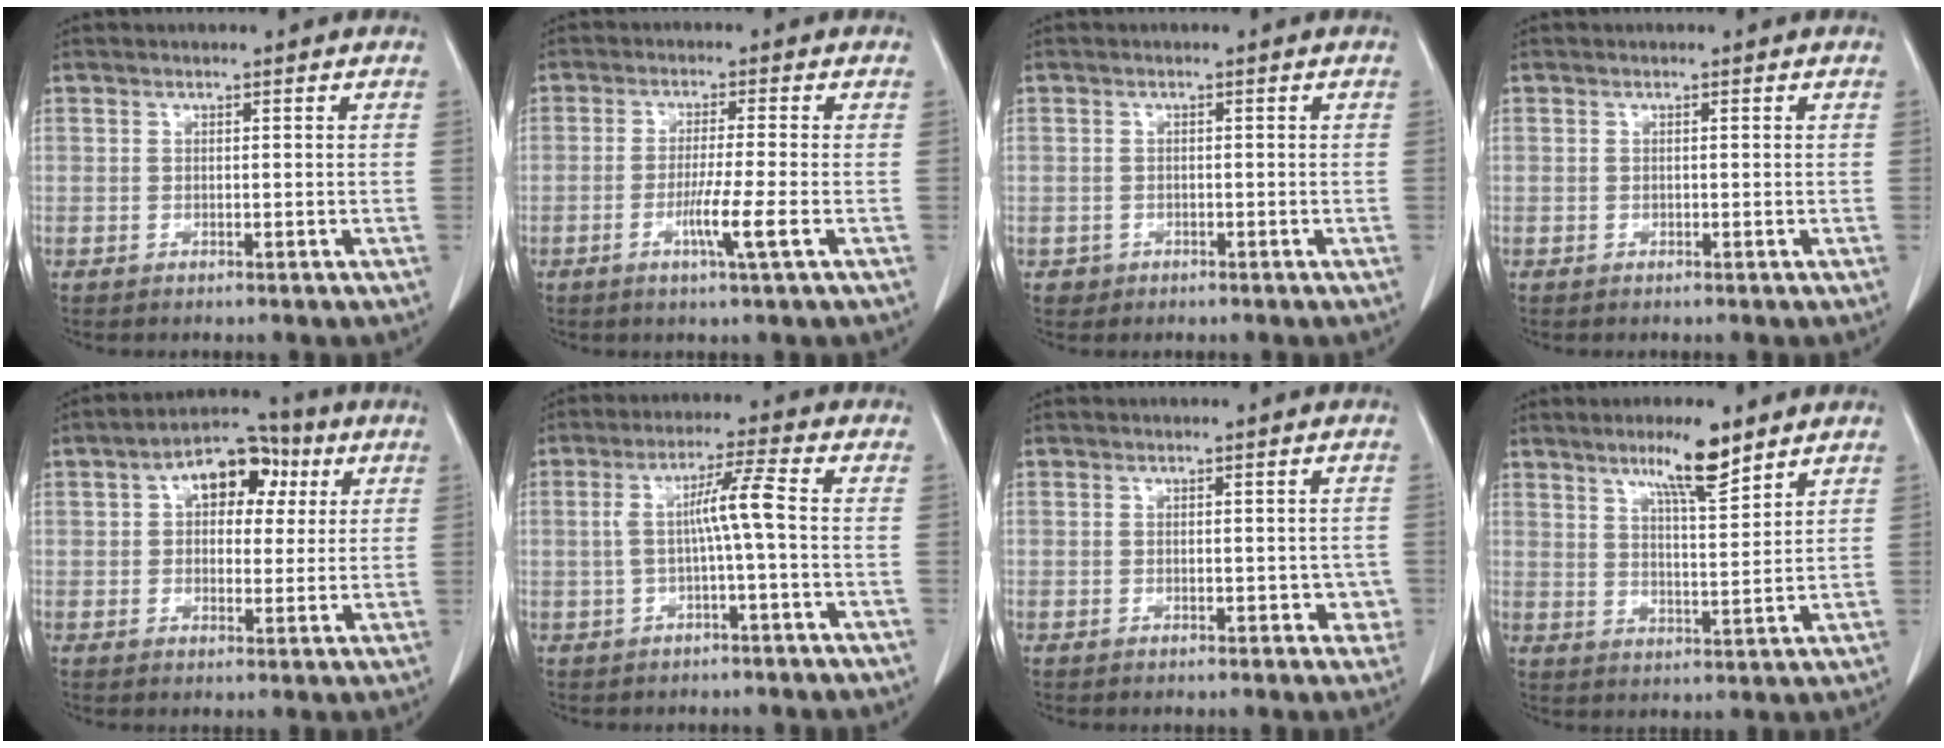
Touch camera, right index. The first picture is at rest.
{"total": 5.3, "force": [-1.9, -0.9, 4.9], "torque": [-0.087, -0.012, -0.036]}
{"total": 1.5, "force": [-0.7, 1.3, -0.1], "torque": [-0.001, 0.006, -0.011]}
{"total": 0.0}
{"total": 9.4, "force": [3.0, 5.5, 6.9], "torque": [-0.099, 0.035, 0.041]}
{"total": 5.8, "force": [-0.3, -0.4, 5.8], "torque": [-0.108, 0.020, -0.004]}
{"total": 2.9, "force": [-0.5, 1.8, 2.2], "torque": [-0.013, 0.008, -0.002]}
{"total": 8.1, "force": [5.8, 0.8, 5.7], "torque": [-0.098, -0.003, 0.098]}